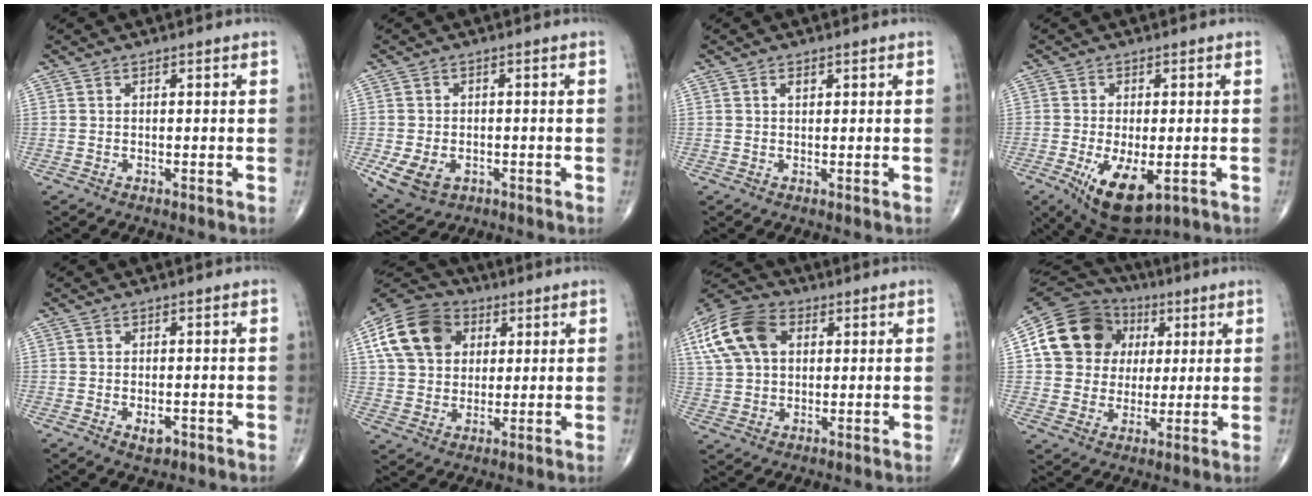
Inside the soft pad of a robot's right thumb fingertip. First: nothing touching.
{"total": 7.1, "force": [-2.3, 5.1, 4.3], "torque": [-0.080, 0.003, -0.028]}
{"total": 1.2, "force": [0.6, 0.7, 0.8], "torque": [-0.009, -0.002, 0.008]}
{"total": 10.9, "force": [-3.9, 5.0, 8.9], "torque": [-0.147, -0.015, -0.052]}
{"total": 2.5, "force": [-1.0, 1.3, 1.8], "torque": [-0.022, 0.002, -0.012]}
{"total": 15.0, "force": [4.9, 11.4, 8.4], "torque": [-0.141, 0.003, 0.080]}
{"total": 14.8, "force": [4.7, 9.8, 10.1], "torque": [-0.201, 0.010, 0.082]}
{"total": 16.8, "force": [4.3, 14.4, 7.5], "torque": [-0.109, 0.017, 0.076]}